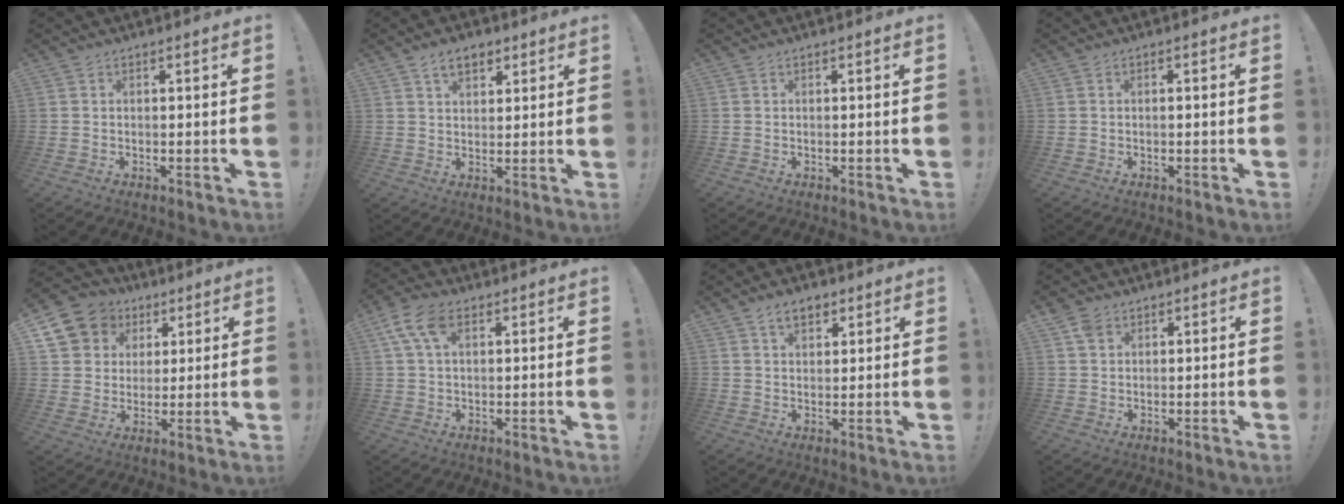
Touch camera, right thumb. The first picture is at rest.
{"total": 5.9, "force": [3.3, 3.7, 3.2], "torque": [-0.050, -0.004, 0.059]}
{"total": 0.0}
{"total": 0.6, "force": [-0.5, -0.1, 0.4], "torque": [-0.009, 0.001, -0.008]}
{"total": 11.4, "force": [4.8, 9.8, 3.3], "torque": [-0.049, -0.028, 0.100]}
{"total": 8.5, "force": [3.3, 4.8, 6.1], "torque": [-0.123, 0.005, 0.067]}
{"total": 5.2, "force": [3.0, 3.2, 2.9], "torque": [-0.042, -0.006, 0.052]}
{"total": 3.4, "force": [2.0, 2.4, 1.3], "torque": [-0.022, -0.002, 0.039]}